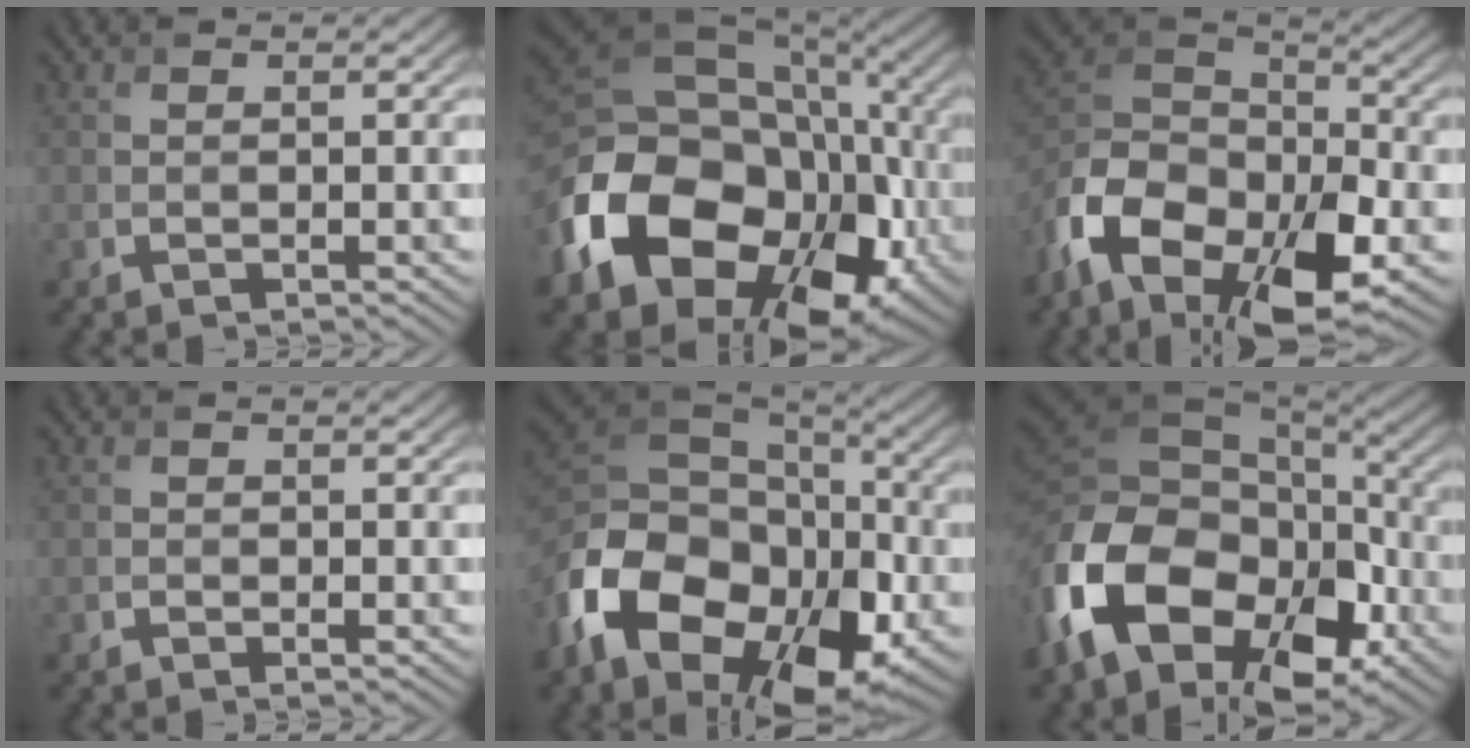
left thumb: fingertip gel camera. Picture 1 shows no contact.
{"total": 20.4, "force": [-5.9, 14.7, 12.9], "torque": [-0.285, -0.051, -0.078]}
{"total": 17.2, "force": [-8.4, 9.8, 11.3], "torque": [-0.257, -0.028, -0.161]}
{"total": 0.8, "force": [-0.5, 0.4, 0.4], "torque": [-0.006, -0.002, -0.007]}
{"total": 20.1, "force": [-7.6, 13.2, 13.1], "torque": [-0.292, -0.050, -0.128]}
{"total": 19.5, "force": [-6.7, 12.9, 12.9], "torque": [-0.290, -0.044, -0.104]}